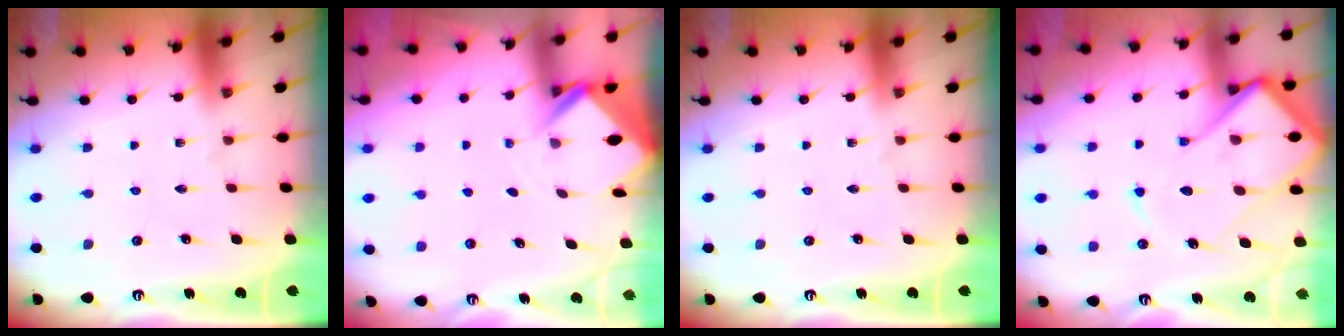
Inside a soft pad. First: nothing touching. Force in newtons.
{"total": 2.7, "press": 2.7, "slide": 0.2}
{"total": 0.0}
{"total": 17.7, "press": 17.6, "slide": 1.8}